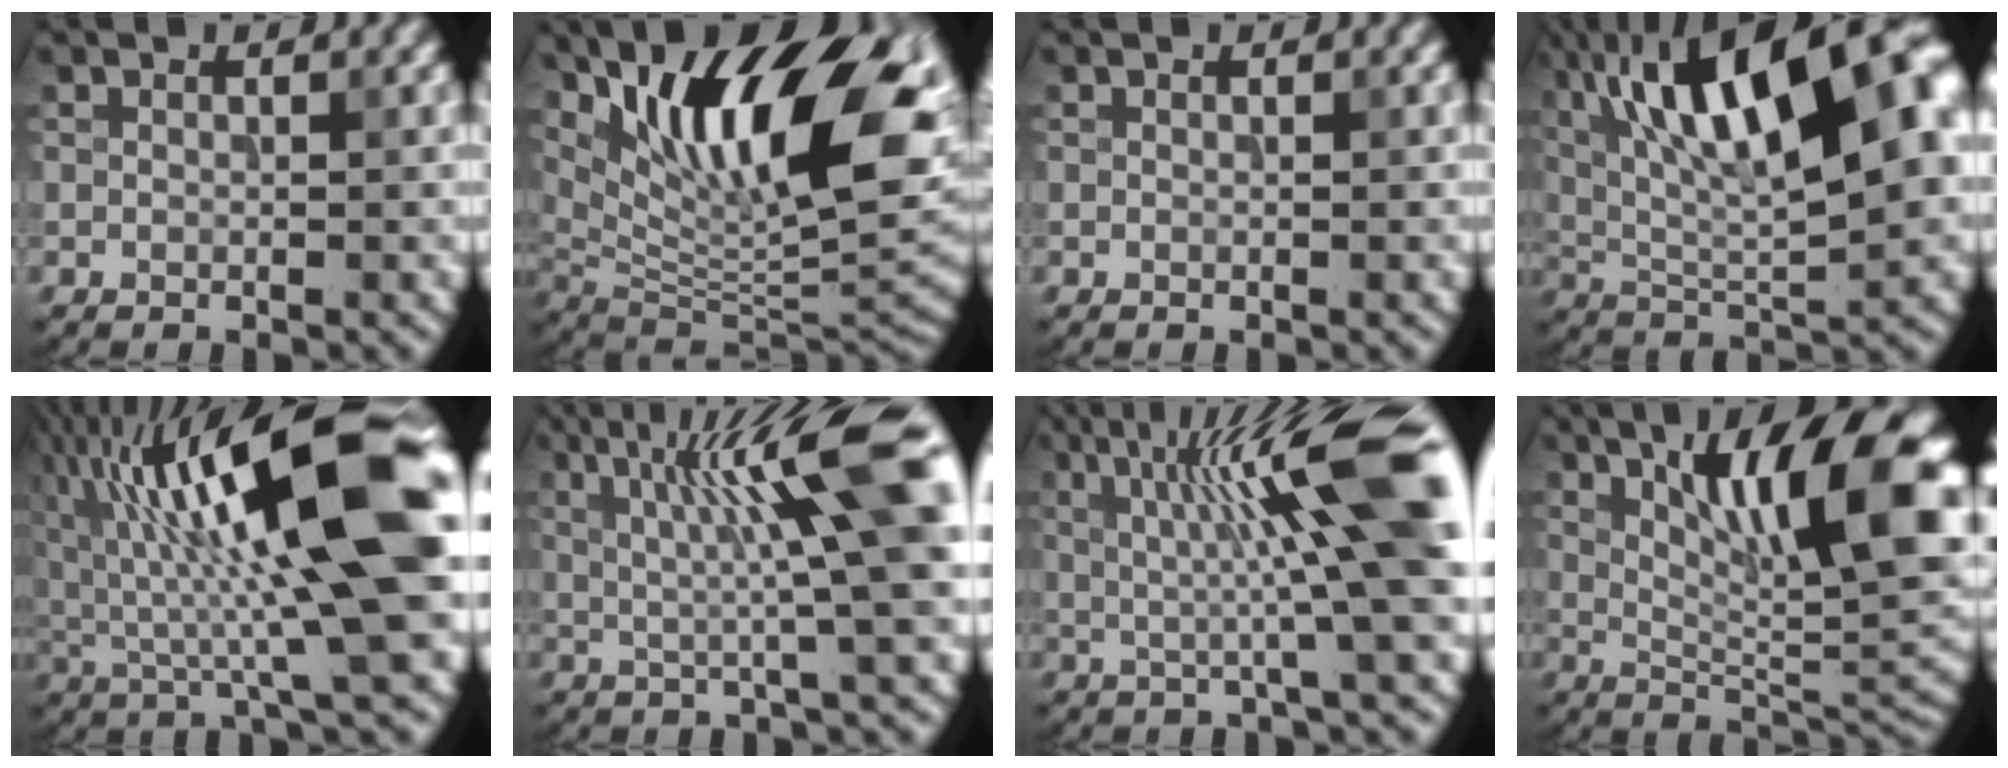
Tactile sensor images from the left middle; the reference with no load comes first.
{"total": 15.9, "force": [6.3, 6.2, 13.2], "torque": [-0.212, 0.006, 0.108]}
{"total": 0.0}
{"total": 16.0, "force": [5.6, 5.4, 14.0], "torque": [-0.223, 0.026, 0.083]}
{"total": 16.1, "force": [2.9, 3.2, 15.5], "torque": [-0.242, 0.027, 0.036]}
{"total": 10.8, "force": [2.7, 1.2, 10.4], "torque": [-0.155, 0.008, 0.042]}
{"total": 11.7, "force": [2.1, 1.2, 11.4], "torque": [-0.173, 0.010, 0.035]}
{"total": 14.1, "force": [5.1, 3.6, 12.7], "torque": [-0.179, 0.008, 0.082]}